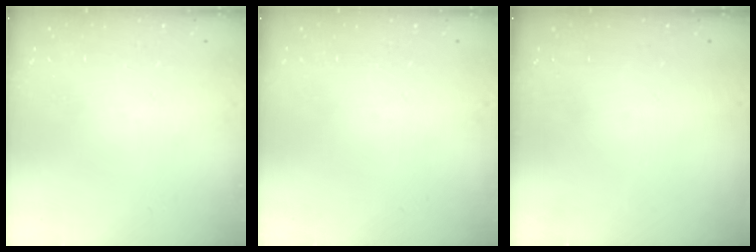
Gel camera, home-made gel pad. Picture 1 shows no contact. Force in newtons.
{"total": 0.0}
{"total": 0.0}